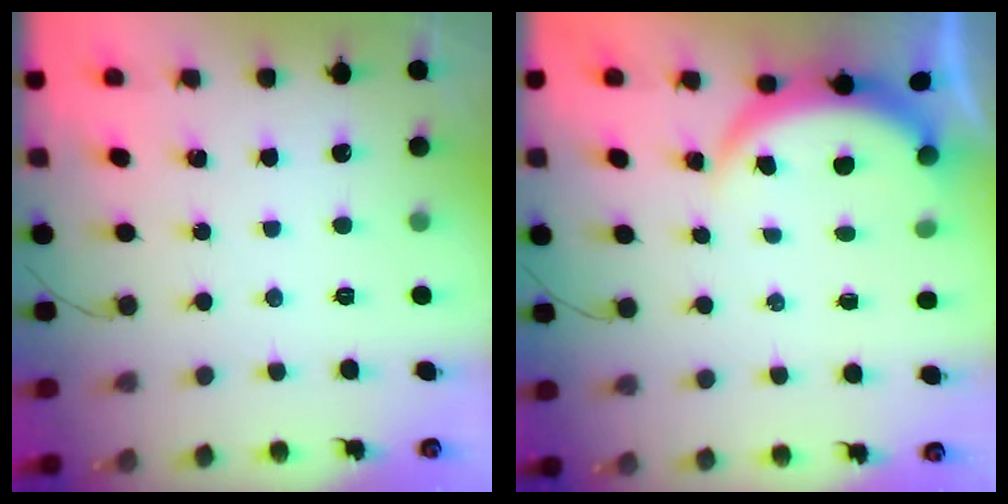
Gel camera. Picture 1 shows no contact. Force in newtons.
{"total": 3.8, "press": 3.8, "slide": 0.2}